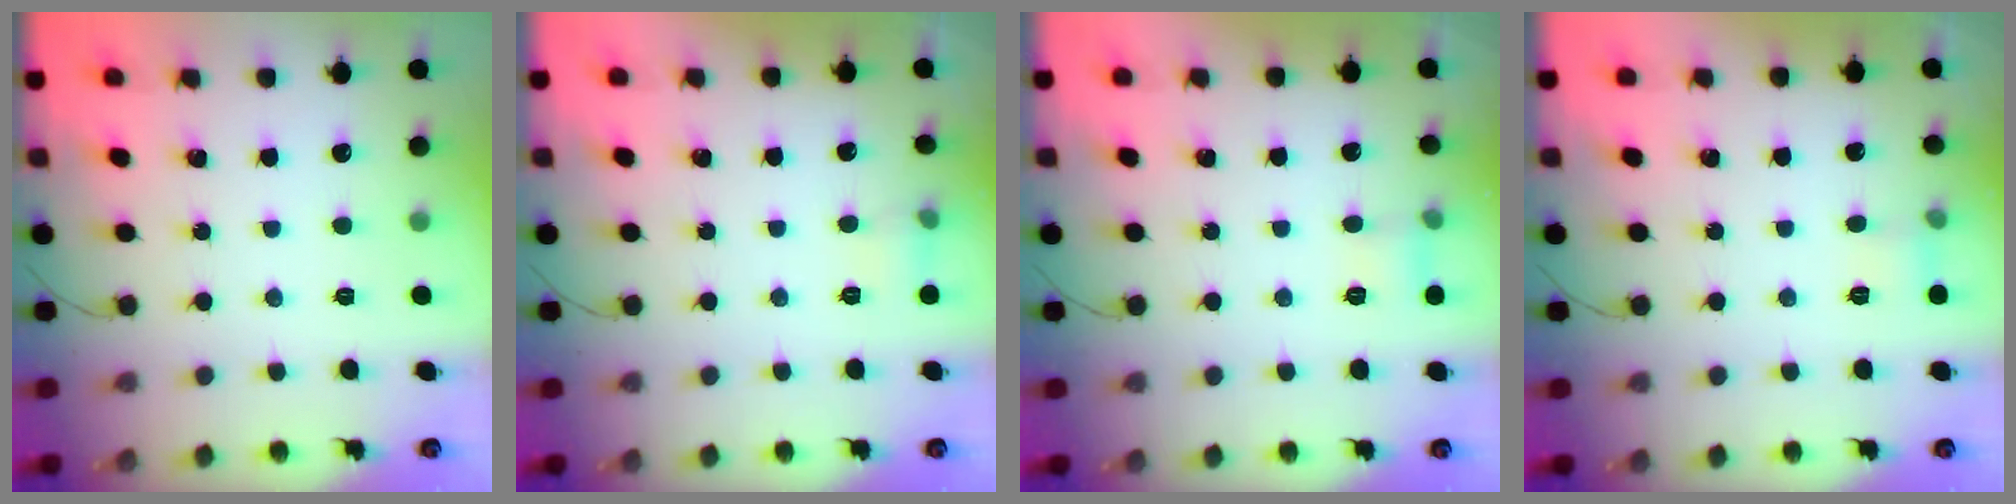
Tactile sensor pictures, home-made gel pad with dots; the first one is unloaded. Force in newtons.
{"total": 5.0, "press": 4.7, "slide": 1.7}
{"total": 4.9, "press": 4.6, "slide": 1.6}
{"total": 4.7, "press": 4.5, "slide": 1.4}